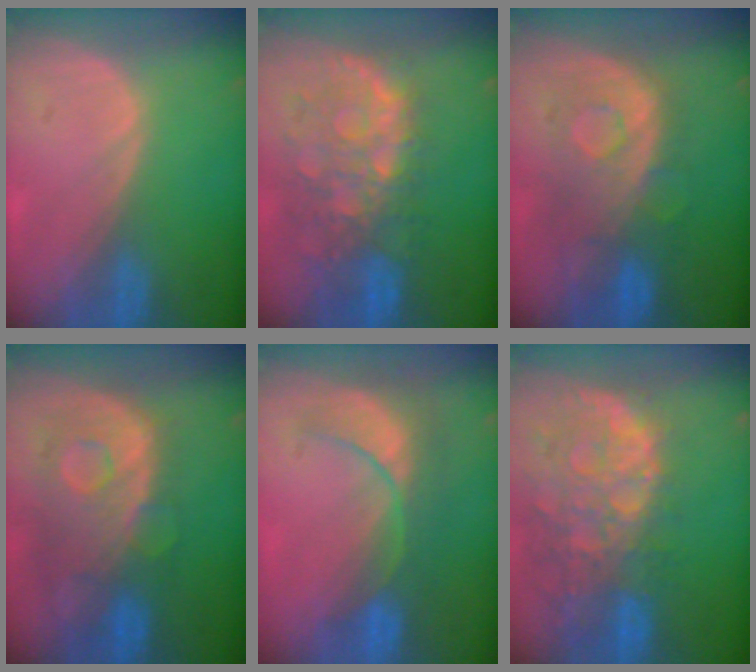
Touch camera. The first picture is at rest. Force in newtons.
{"total": 10.9, "press": 9.5, "slide": 5.2}
{"total": 9.1, "press": 8.6, "slide": 3.0}
{"total": 11.3, "press": 9.8, "slide": 5.7}
{"total": 7.9, "press": 7.5, "slide": 2.2}
{"total": 13.8, "press": 11.1, "slide": 8.1}